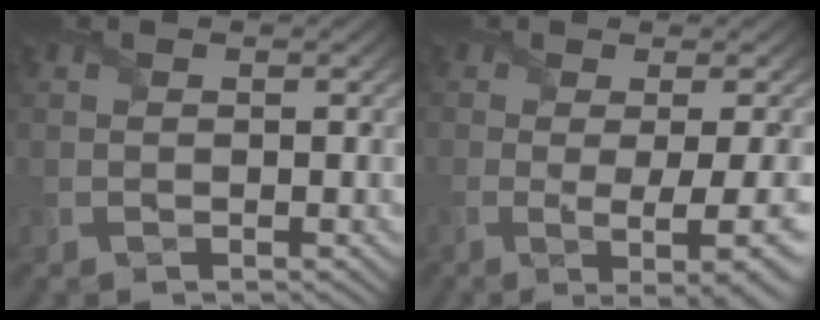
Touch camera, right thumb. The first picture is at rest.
{"total": 5.7, "force": [-1.5, 0.8, 5.5], "torque": [-0.088, -0.016, -0.016]}